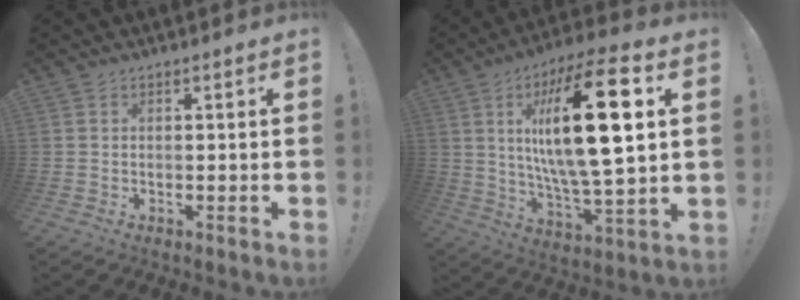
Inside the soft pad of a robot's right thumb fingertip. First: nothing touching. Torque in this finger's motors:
{"motor_torque": [2.02, 2.99, 1.43, 1.09, 0.26]}